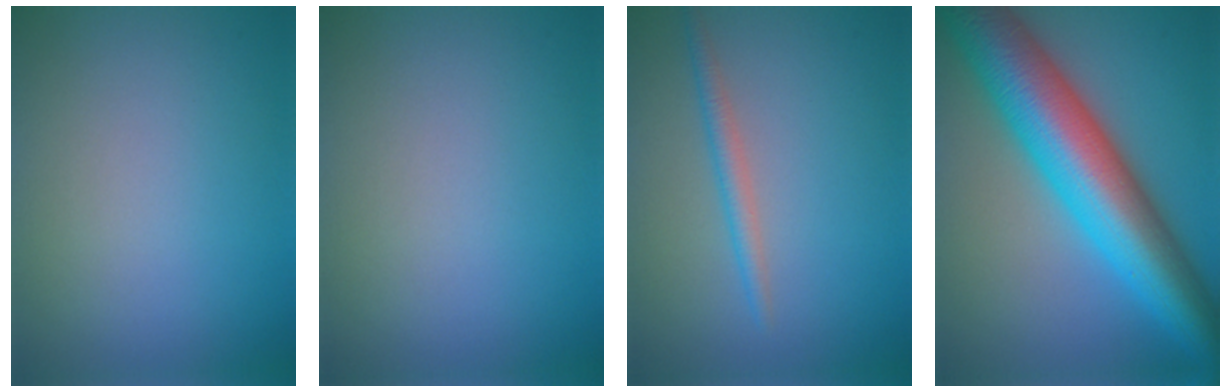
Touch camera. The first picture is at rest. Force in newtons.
{"total": 0.0}
{"total": 1.8, "press": 1.7, "slide": 0.1}
{"total": 13.1, "press": 13.1, "slide": 0.2}